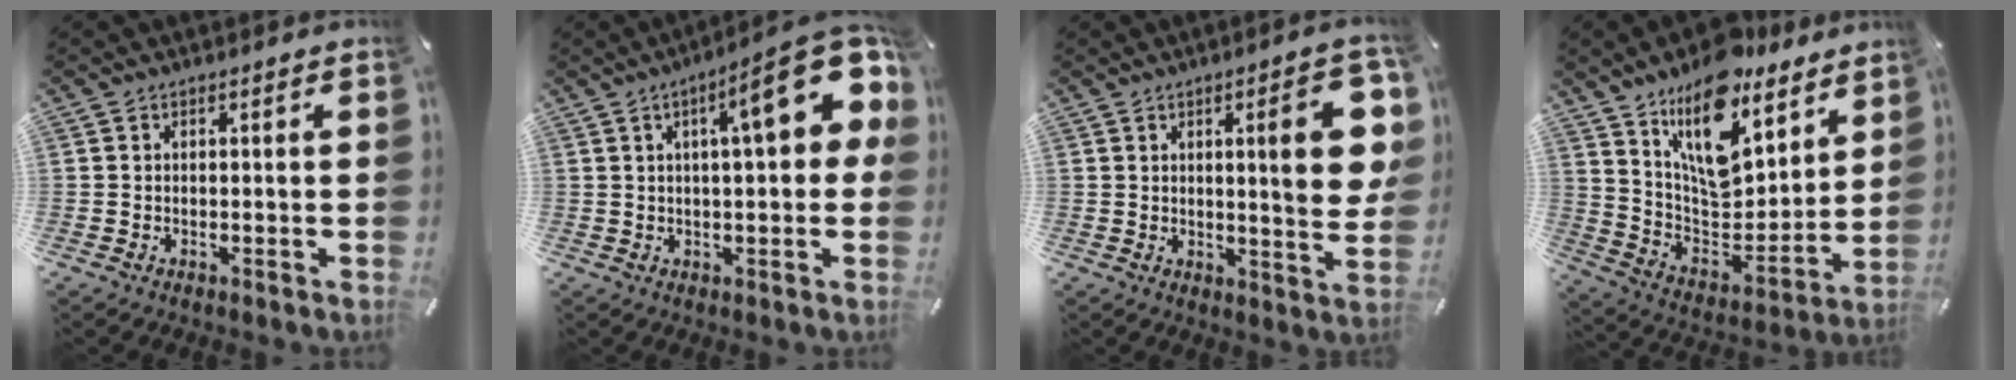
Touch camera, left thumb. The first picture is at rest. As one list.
[{"total": 17.6, "force": [6.1, 4.9, 15.7], "torque": [-0.210, -0.030, 0.083]}, {"total": 16.0, "force": [4.2, 3.6, 15.1], "torque": [-0.200, -0.021, 0.054]}, {"total": 17.3, "force": [11.8, 8.7, 9.2], "torque": [-0.149, -0.099, 0.208]}]